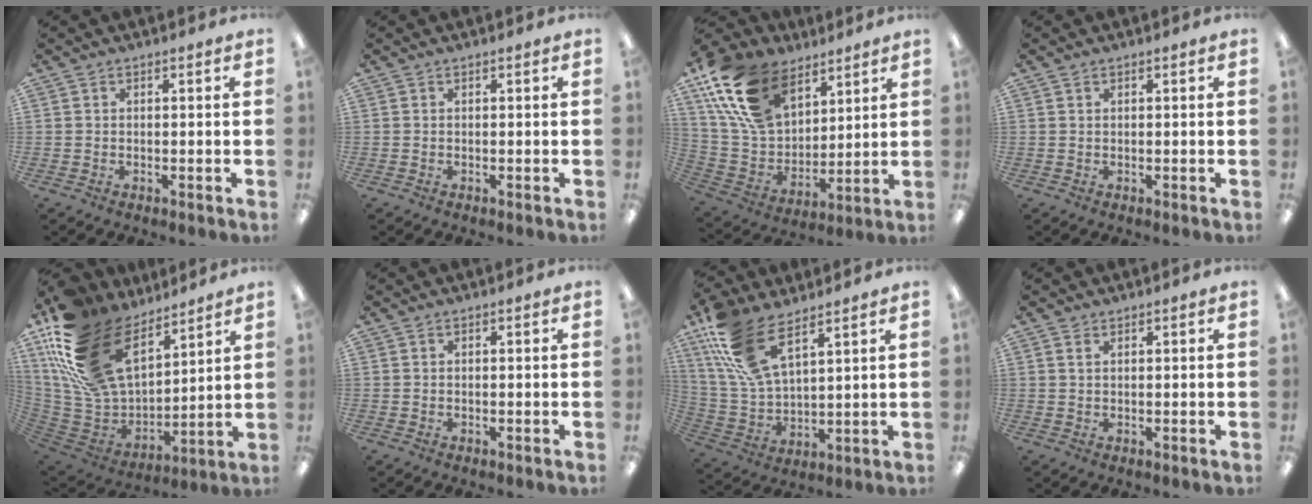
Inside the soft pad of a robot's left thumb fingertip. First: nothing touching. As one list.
[{"total": 0.0}, {"total": 20.6, "force": [12.5, 12.4, 10.8], "torque": [-0.246, -0.044, 0.236]}, {"total": 0.6, "force": [0.3, 0.2, 0.4], "torque": [-0.008, 0.003, 0.006]}, {"total": 25.8, "force": [13.7, 14.9, 15.9], "torque": [-0.305, -0.071, 0.259]}, {"total": 0.0}, {"total": 20.4, "force": [12.3, 9.6, 13.2], "torque": [-0.316, -0.060, 0.223]}, {"total": 1.3, "force": [0.7, 0.7, 0.8], "torque": [-0.019, 0.002, 0.013]}]